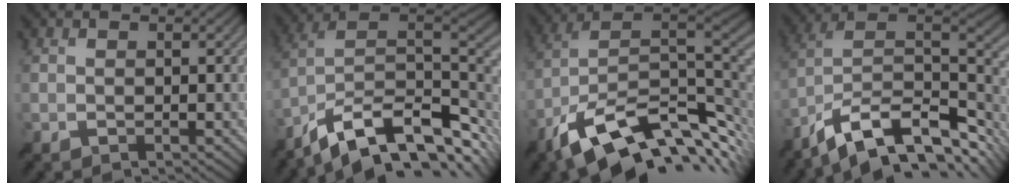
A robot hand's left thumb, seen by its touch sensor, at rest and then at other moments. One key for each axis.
{"total": 15.2, "fx": -7.5, "fy": 7.0, "fz": 11.2, "tx": -0.229, "ty": -0.004, "tz": -0.128}
{"total": 15.7, "fx": -6.2, "fy": 7.7, "fz": 12.2, "tx": -0.243, "ty": -0.001, "tz": -0.114}
{"total": 15.5, "fx": -8.9, "fy": 6.9, "fz": 10.7, "tx": -0.227, "ty": -0.006, "tz": -0.149}